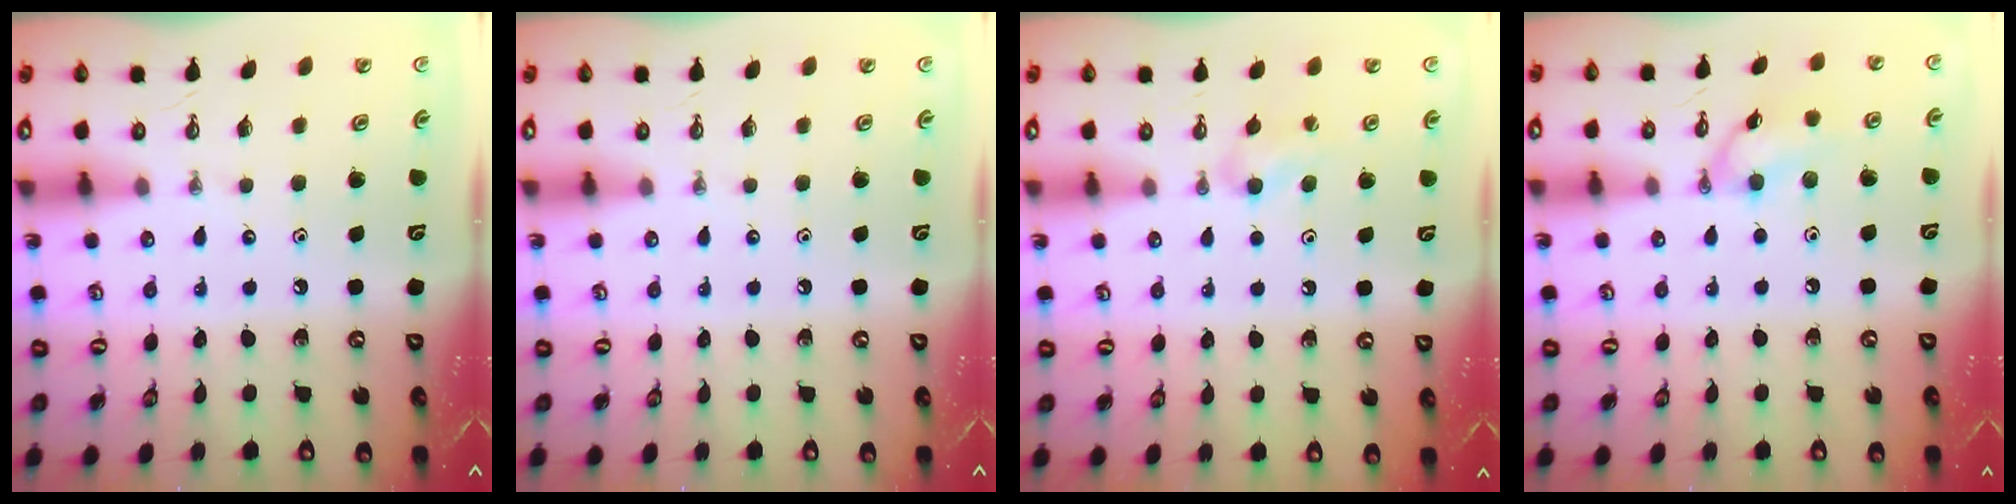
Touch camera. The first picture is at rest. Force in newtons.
{"total": 1.0, "press": 0.0, "slide": 1.0}
{"total": 7.7, "press": 3.9, "slide": 6.6}
{"total": 9.5, "press": 9.5, "slide": 0.5}